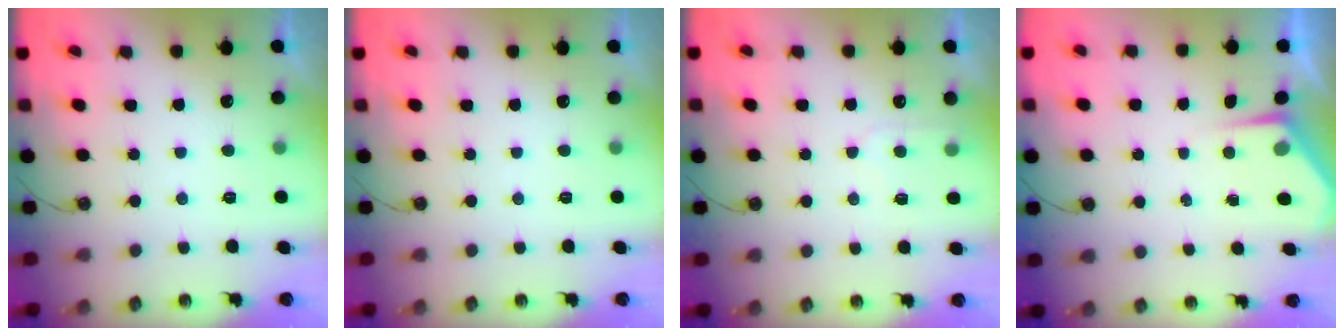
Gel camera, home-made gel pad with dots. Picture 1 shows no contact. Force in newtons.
{"total": 0.0}
{"total": 5.8, "press": 5.8, "slide": 0.6}
{"total": 3.4, "press": 3.4, "slide": 0.4}